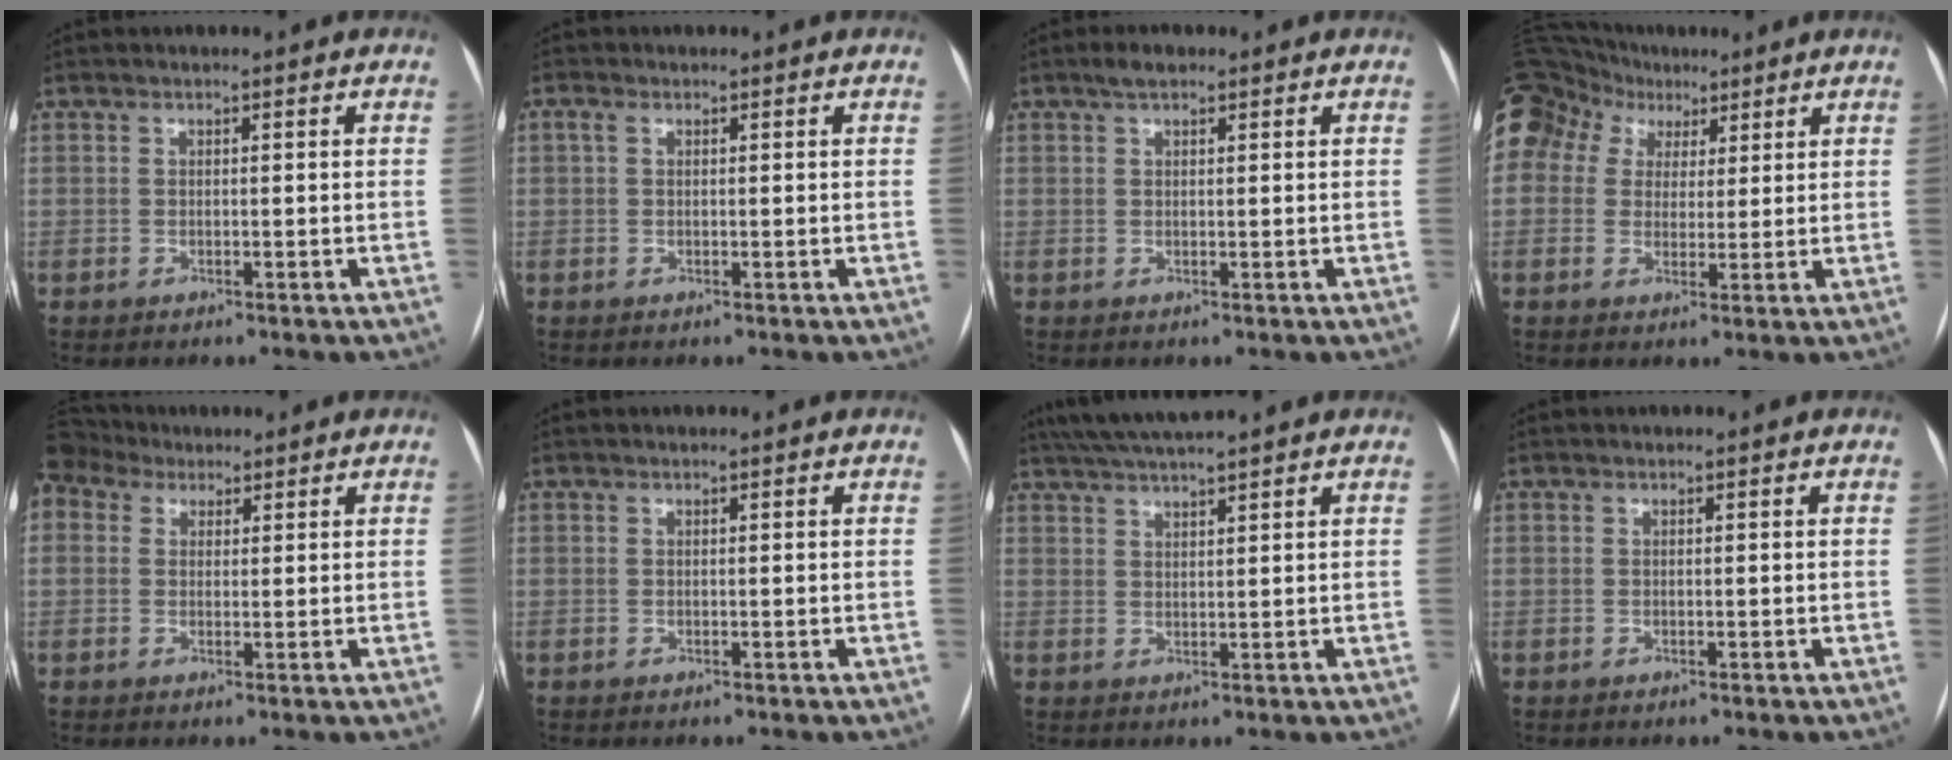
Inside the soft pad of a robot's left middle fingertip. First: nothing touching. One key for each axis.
{"total": 1.1, "fx": 0.4, "fy": 0.7, "fz": 0.8, "tx": -0.024, "ty": 0.015, "tz": 0.008}
{"total": 2.1, "fx": 1.5, "fy": 0.9, "fz": 1.2, "tx": -0.024, "ty": 0.012, "tz": 0.026}
{"total": 23.6, "fx": 11.9, "fy": 18.2, "fz": 9.2, "tx": -0.298, "ty": 0.113, "tz": 0.229}
{"total": 5.8, "fx": 4.4, "fy": 3.6, "fz": 1.5, "tx": -0.047, "ty": 0.040, "tz": 0.094}
{"total": 0.0}
{"total": 8.0, "fx": 6.9, "fy": -0.2, "fz": 3.9, "tx": -0.069, "ty": 0.034, "tz": 0.114}
{"total": 0.0}